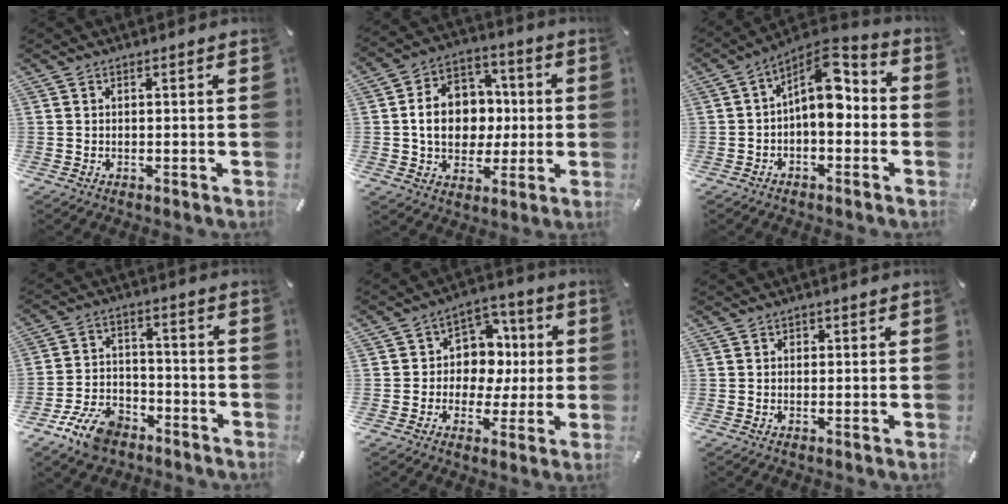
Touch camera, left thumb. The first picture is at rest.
{"total": 13.1, "force": [-0.2, 11.2, 6.8], "torque": [-0.122, 0.021, 0.004]}
{"total": 9.9, "force": [1.4, 5.5, 8.2], "torque": [-0.144, -0.025, 0.019]}
{"total": 11.6, "force": [-7.5, 6.7, 5.8], "torque": [-0.108, 0.049, -0.134]}
{"total": 9.6, "force": [0.4, 9.1, 2.8], "torque": [-0.036, -0.003, 0.010]}
{"total": 0.9, "force": [0.1, 0.9, 0.2], "torque": [-0.002, 0.007, -0.001]}